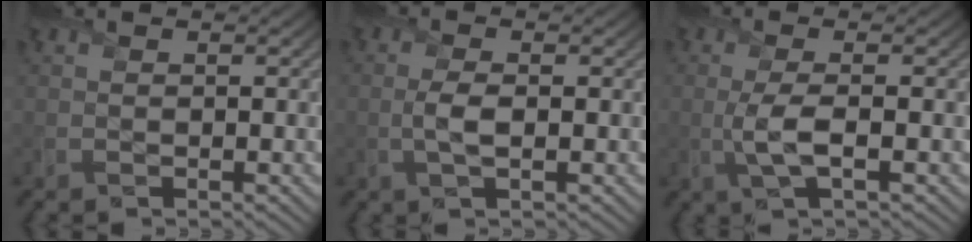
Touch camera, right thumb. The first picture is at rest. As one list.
[{"total": 2.6, "force": [-0.2, 1.0, 2.4], "torque": [-0.059, 0.002, -0.007]}, {"total": 3.8, "force": [-0.5, 0.9, 3.6], "torque": [-0.082, 0.001, -0.016]}]